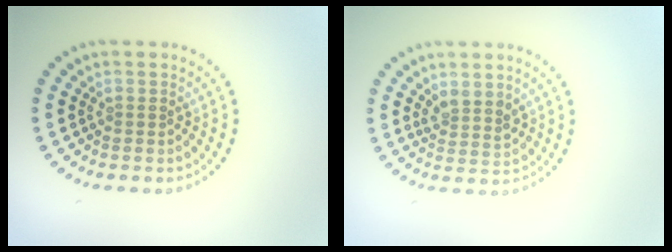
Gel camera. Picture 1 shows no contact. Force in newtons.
{"total": 2.0, "press": 1.6, "slide": 1.1}